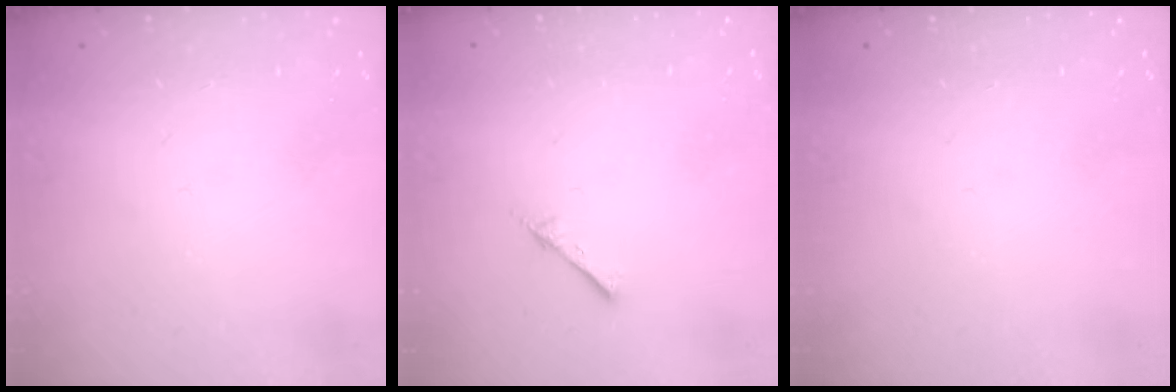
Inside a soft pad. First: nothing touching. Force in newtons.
{"total": 2.8, "press": 2.8, "slide": 0.3}
{"total": 0.0}